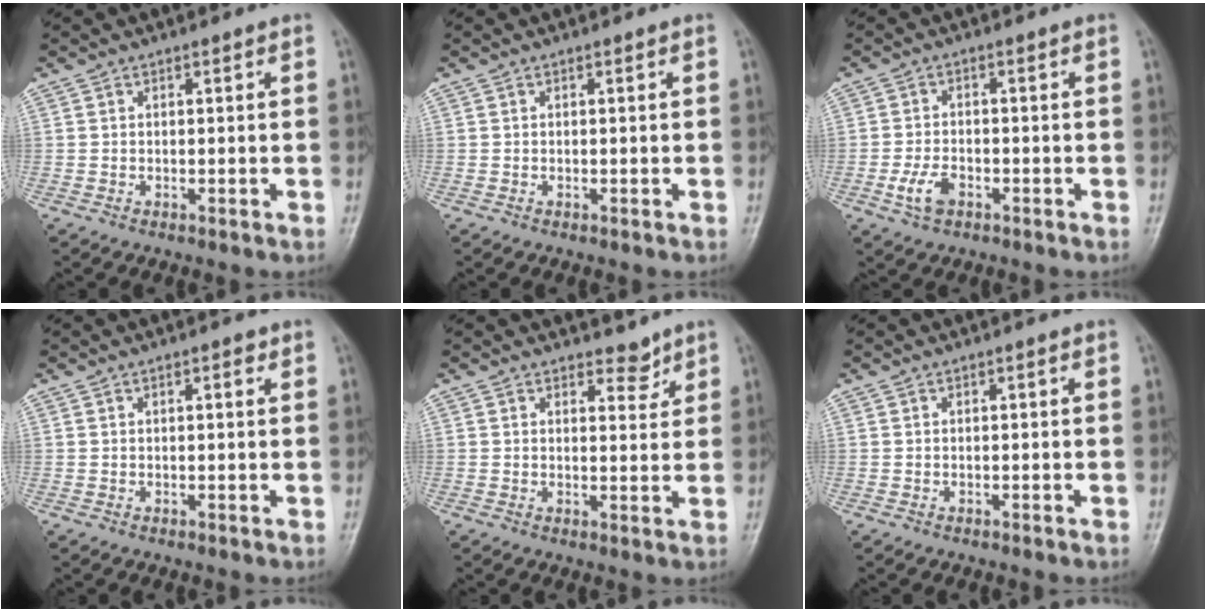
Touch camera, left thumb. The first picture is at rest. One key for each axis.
{"total": 0.0}
{"total": 4.2, "fx": -1.8, "fy": 2.5, "fz": 2.9, "tx": -0.057, "ty": 0.006, "tz": -0.034}
{"total": 1.2, "fx": 0.6, "fy": 0.4, "fz": 1.0, "tx": -0.012, "ty": 0.000, "tz": 0.007}
{"total": 3.2, "fx": 2.6, "fy": 1.5, "fz": 0.9, "tx": 0.005, "ty": -0.020, "tz": 0.039}
{"total": 0.0}